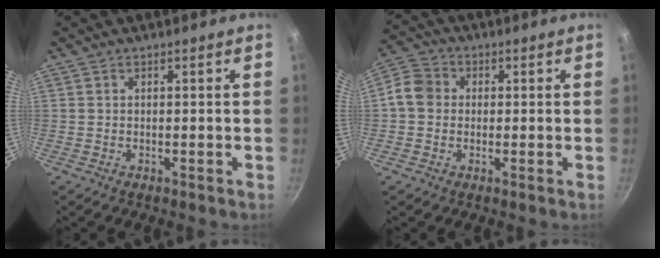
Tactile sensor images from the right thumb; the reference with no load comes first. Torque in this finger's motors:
{"motor_torque": [0.40, 1.62, 0.38, -0.35, 0.00]}